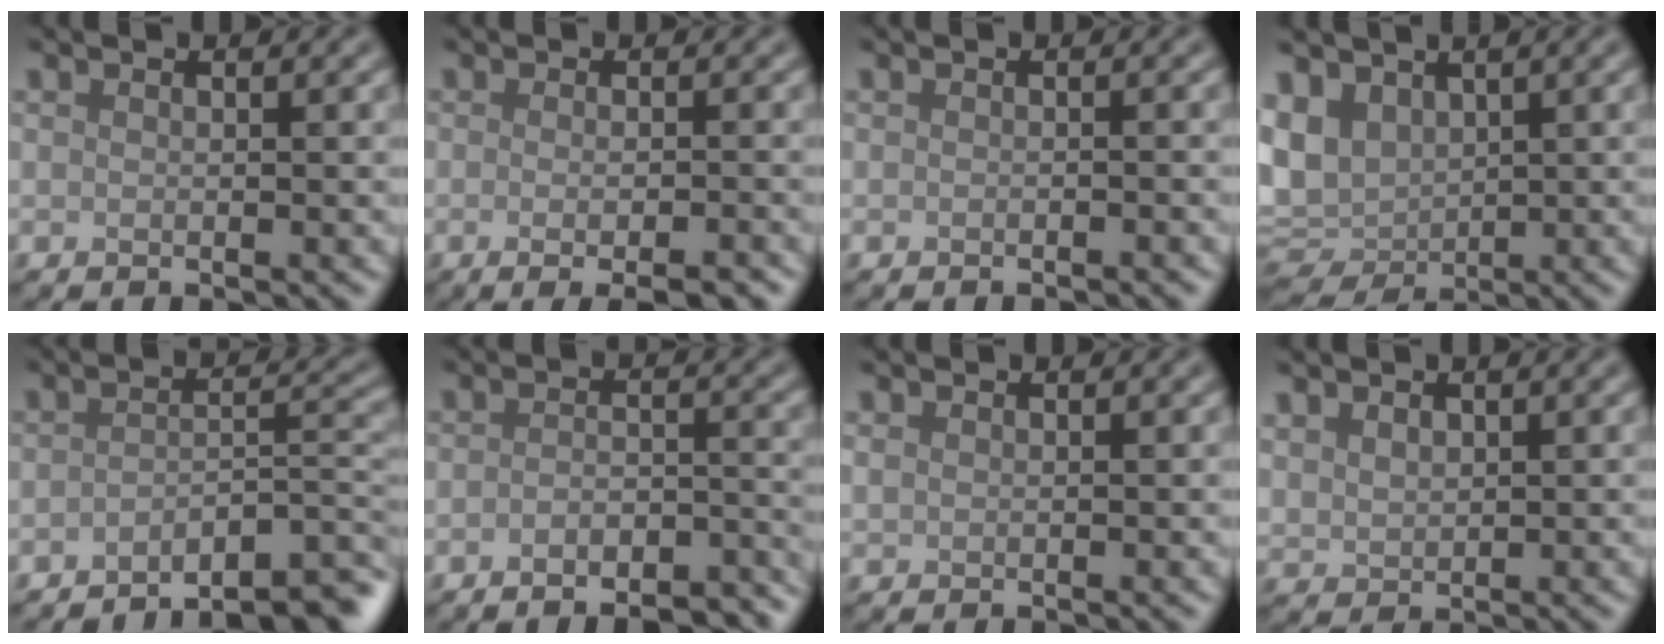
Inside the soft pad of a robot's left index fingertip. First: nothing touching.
{"total": 4.1, "force": [-1.7, 1.0, 3.6], "torque": [-0.049, -0.007, -0.019]}
{"total": 0.7, "force": [-0.6, 0.1, 0.3], "torque": [-0.003, 0.000, -0.009]}
{"total": 6.8, "force": [1.3, 5.1, 4.2], "torque": [-0.082, -0.002, 0.032]}
{"total": 6.3, "force": [-4.6, 1.4, 4.1], "torque": [-0.046, 0.008, -0.070]}
{"total": 5.4, "force": [-4.2, 1.6, 3.0], "torque": [-0.044, -0.002, -0.053]}
{"total": 0.6, "force": [0.3, 0.5, 0.2], "torque": [-0.003, 0.000, 0.006]}
{"total": 1.8, "force": [1.1, 1.2, 0.7], "torque": [-0.018, -0.001, 0.025]}